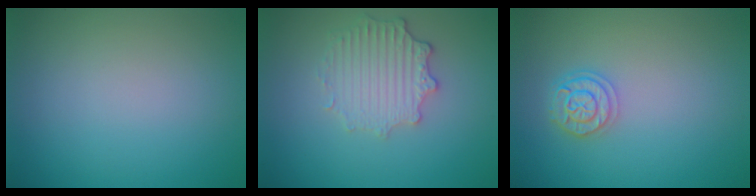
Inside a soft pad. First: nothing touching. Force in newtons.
{"total": 3.3, "press": 2.8, "slide": 1.7}
{"total": 2.6, "press": 2.4, "slide": 1.0}